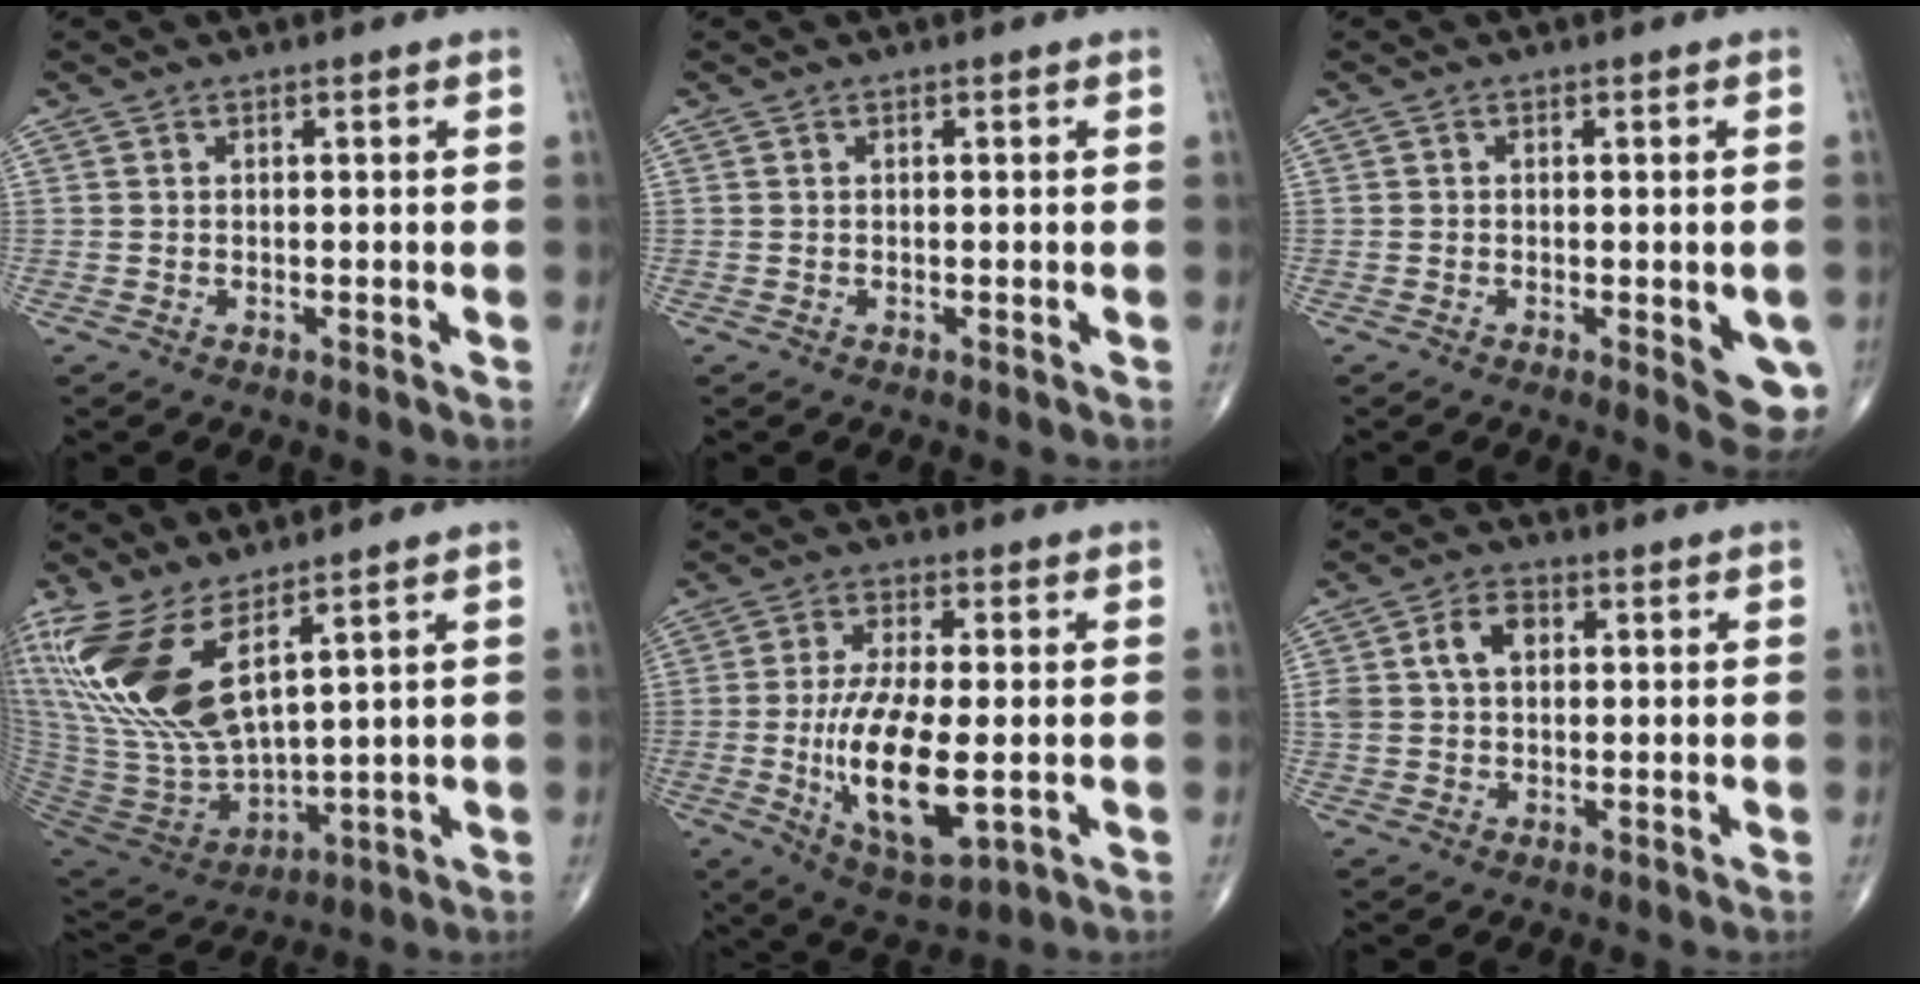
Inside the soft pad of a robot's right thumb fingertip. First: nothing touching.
{"total": 0.0}
{"total": 6.8, "force": [-1.8, 2.3, 6.1], "torque": [-0.055, -0.010, -0.021]}
{"total": 18.3, "force": [9.3, 6.8, 14.3], "torque": [-0.310, -0.055, 0.198]}
{"total": 15.2, "force": [-2.3, 5.7, 13.9], "torque": [-0.259, -0.016, -0.033]}
{"total": 6.8, "force": [1.6, 4.7, 4.7], "torque": [-0.087, 0.014, 0.030]}